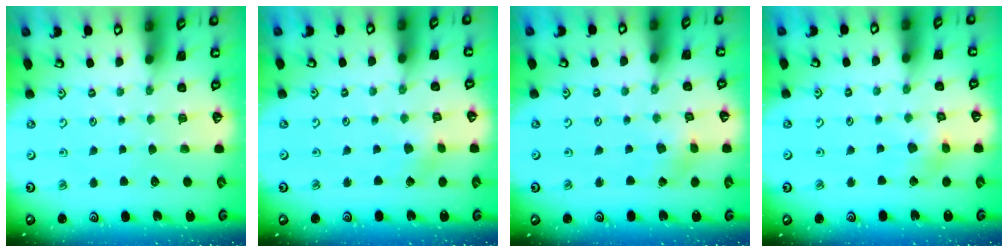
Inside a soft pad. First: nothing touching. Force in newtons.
{"total": 2.1, "press": 2.1, "slide": 0.2}
{"total": 2.2, "press": 2.2, "slide": 0.1}
{"total": 5.5, "press": 5.5, "slide": 0.5}